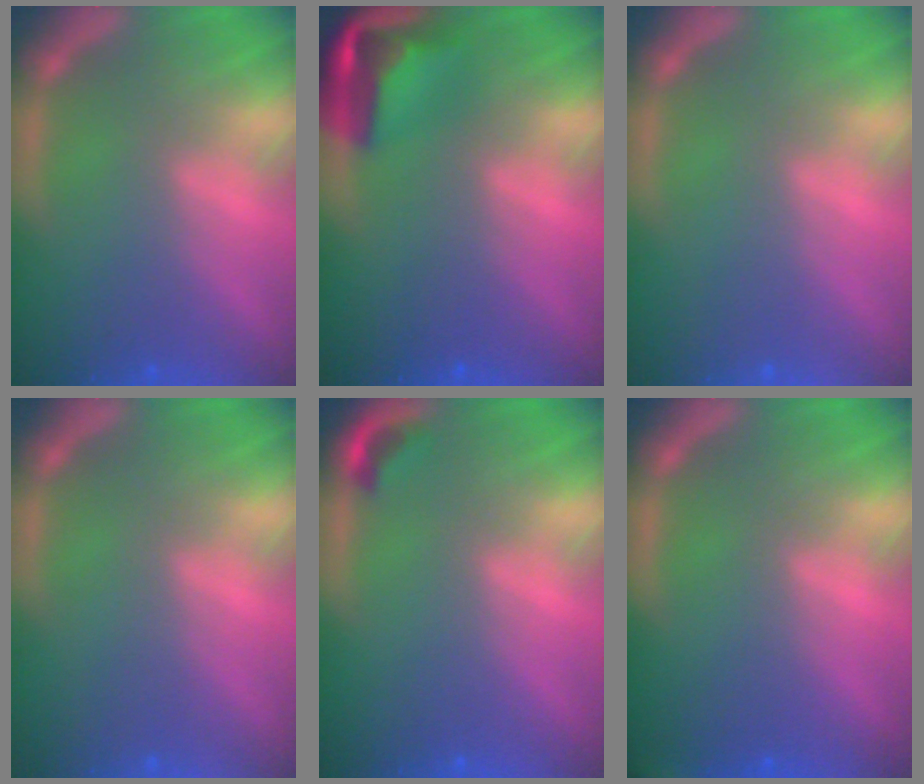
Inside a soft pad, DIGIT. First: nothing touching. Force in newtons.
{"total": 5.9}
{"total": 0.0}
{"total": 0.0}
{"total": 1.4}
{"total": 0.9}